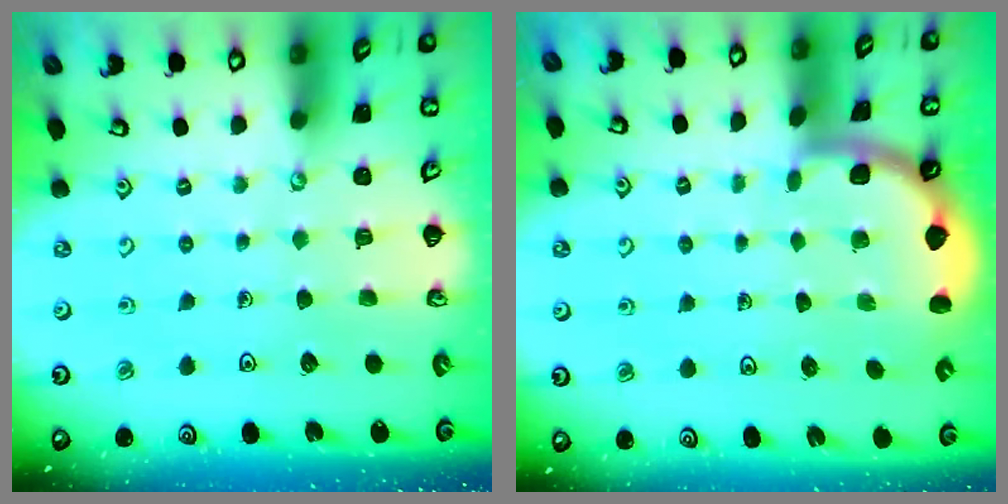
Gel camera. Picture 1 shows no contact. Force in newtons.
{"total": 1.9, "press": 1.9, "slide": 0.0}